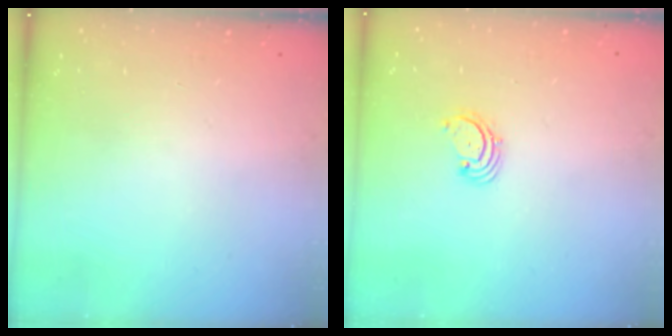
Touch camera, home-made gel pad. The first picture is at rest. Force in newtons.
{"total": 1.7, "press": 1.7, "slide": 0.2}